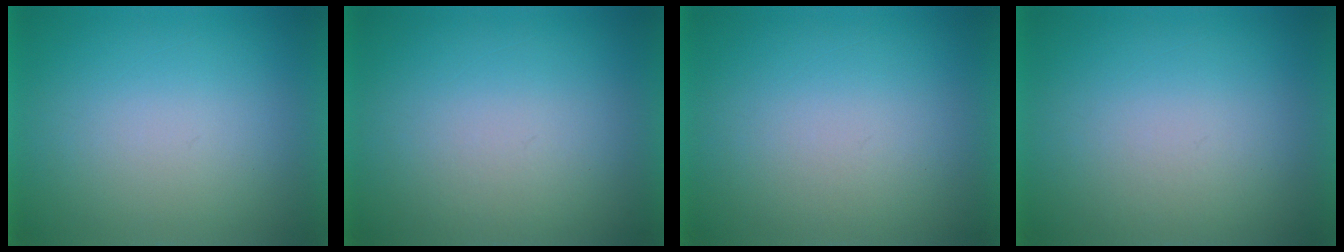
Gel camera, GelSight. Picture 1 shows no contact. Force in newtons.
{"total": 1.3}
{"total": 1.1}
{"total": 1.1}